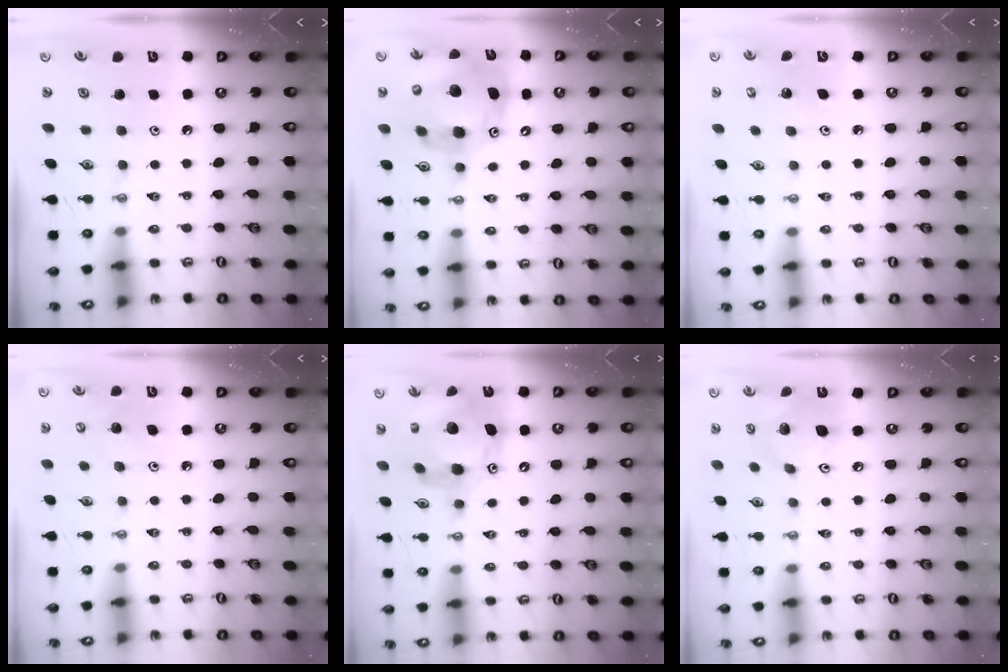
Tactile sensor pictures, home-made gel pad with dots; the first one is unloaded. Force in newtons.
{"total": 17.4, "press": 17.2, "slide": 2.7}
{"total": 3.7, "press": 3.7, "slide": 0.2}
{"total": 7.8, "press": 7.6, "slide": 1.6}
{"total": 17.1, "press": 17.0, "slide": 1.7}
{"total": 12.8, "press": 12.4, "slide": 2.8}